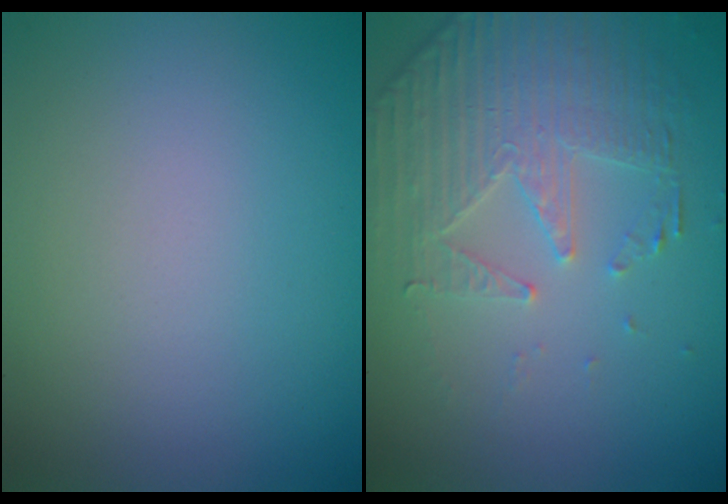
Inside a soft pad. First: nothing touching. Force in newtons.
{"total": 4.9, "press": 3.7, "slide": 3.3}